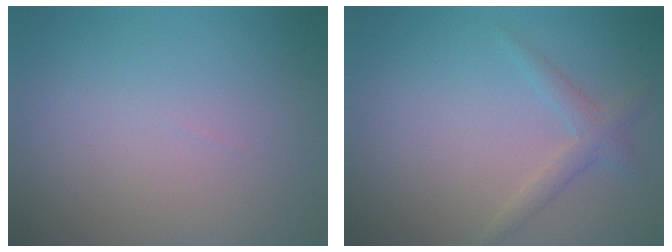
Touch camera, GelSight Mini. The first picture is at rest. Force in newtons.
{"total": 1.8, "press": 1.8, "slide": 0.1}